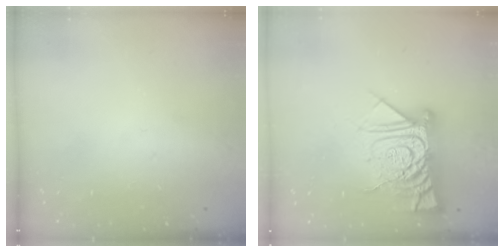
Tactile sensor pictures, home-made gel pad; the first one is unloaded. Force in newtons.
{"total": 15.3, "press": 15.2, "slide": 1.3}